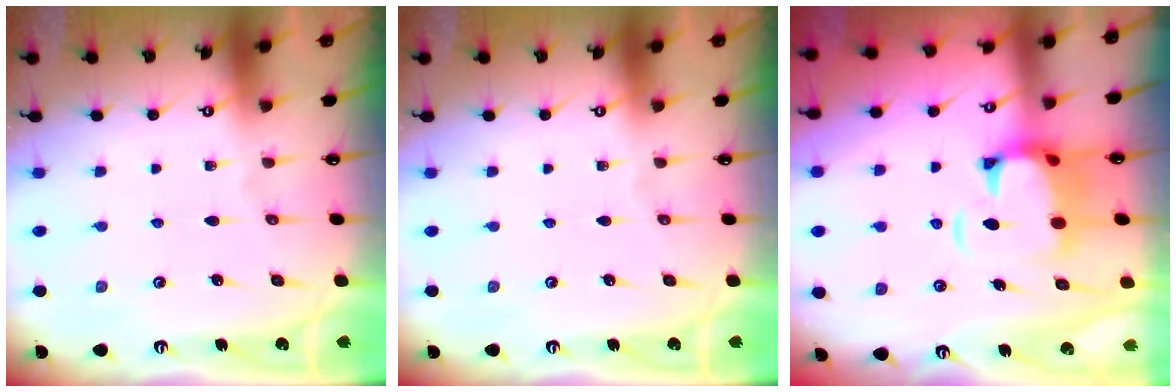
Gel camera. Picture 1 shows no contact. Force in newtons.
{"total": 0.0}
{"total": 5.7, "press": 5.5, "slide": 1.7}